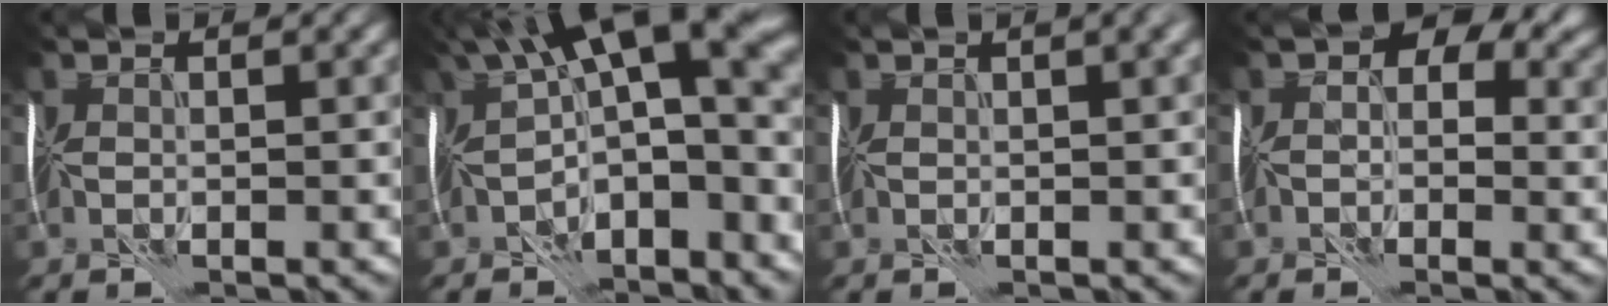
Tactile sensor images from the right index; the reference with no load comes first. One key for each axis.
{"total": 11.3, "fx": 0.5, "fy": 4.7, "fz": 10.3, "tx": -0.153, "ty": 0.021, "tz": 0.011}
{"total": 4.6, "fx": 1.8, "fy": 2.2, "fz": 3.7, "tx": -0.024, "ty": 0.034, "tz": 0.000}
{"total": 4.7, "fx": 0.7, "fy": 3.5, "fz": 3.1, "tx": -0.021, "ty": 0.013, "tz": 0.004}